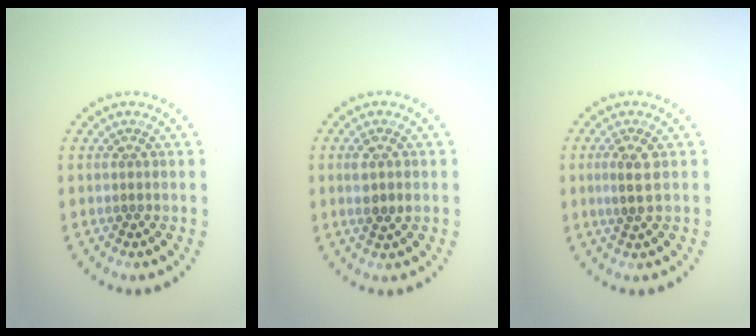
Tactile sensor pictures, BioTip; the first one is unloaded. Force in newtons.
{"total": 2.0, "press": 1.9, "slide": 0.5}
{"total": 2.0, "press": 1.8, "slide": 0.8}